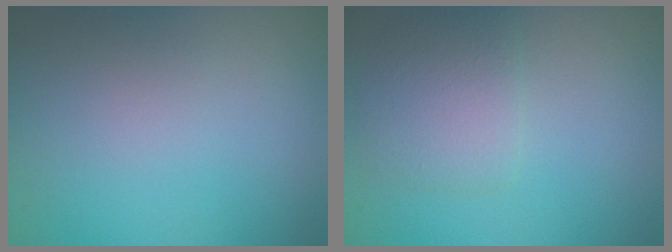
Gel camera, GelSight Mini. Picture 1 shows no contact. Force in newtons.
{"total": 2.8, "press": 2.8, "slide": 0.1}